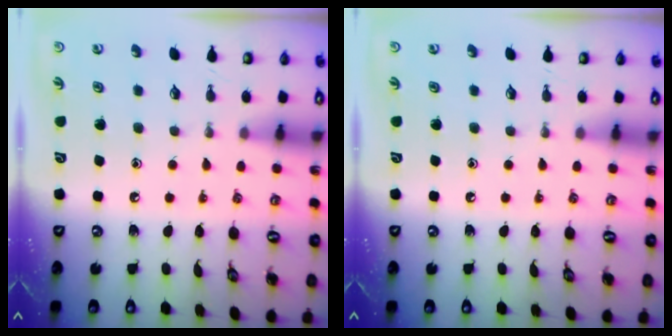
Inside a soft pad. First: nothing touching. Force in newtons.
{"total": 0.0}